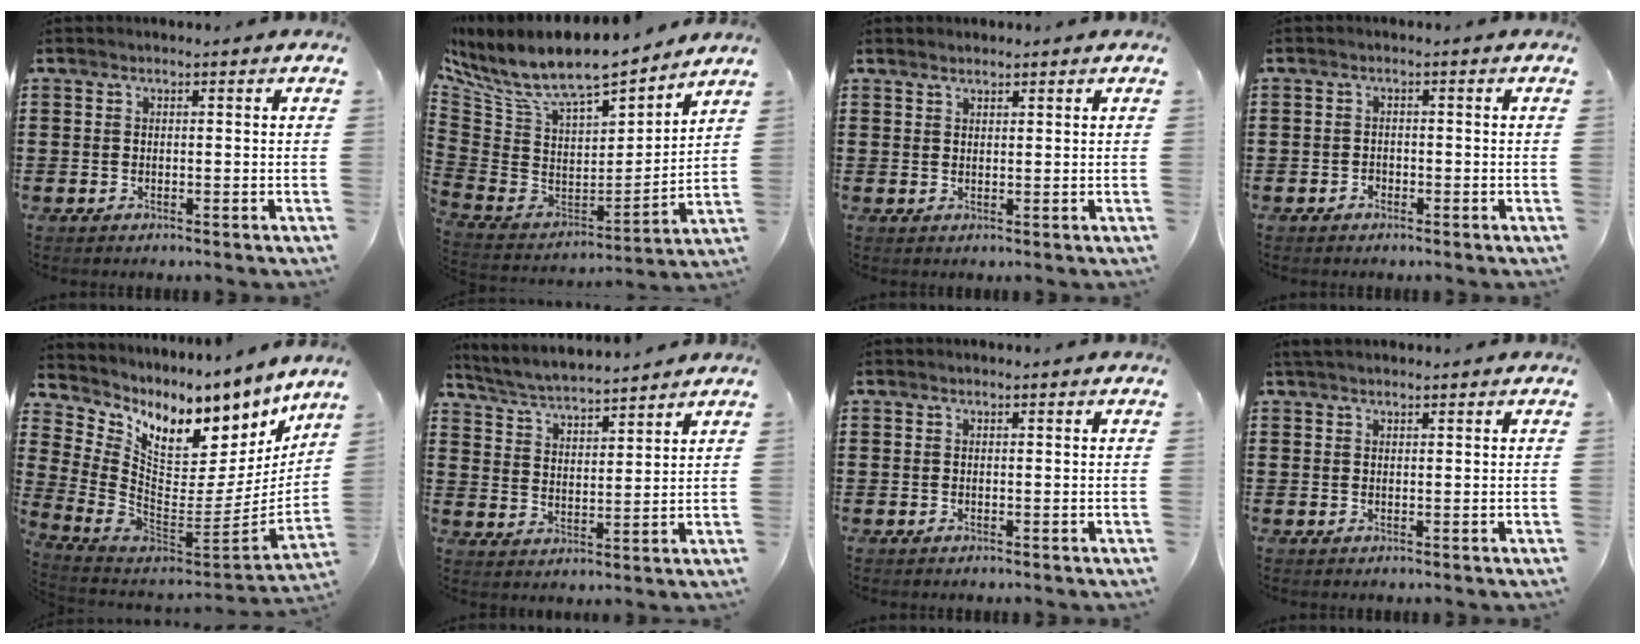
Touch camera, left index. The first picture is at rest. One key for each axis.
{"total": 10.0, "fx": 8.6, "fy": 2.3, "fz": 4.6, "tx": -0.128, "ty": -0.067, "tz": 0.150}
{"total": 1.3, "fx": 1.2, "fy": 0.4, "fz": 0.2, "tx": -0.006, "ty": 0.001, "tz": 0.023}
{"total": 0.9, "fx": -0.8, "fy": 0.5, "fz": 0.0, "tx": -0.006, "ty": 0.003, "tz": -0.018}
{"total": 7.5, "fx": 6.2, "fy": 3.1, "fz": 2.9, "tx": -0.083, "ty": -0.077, "tz": 0.107}
{"total": 4.6, "fx": 4.5, "fy": 0.0, "fz": 0.8, "tx": -0.037, "ty": -0.026, "tz": 0.076}
{"total": 0.0}
{"total": 1.3, "fx": 1.1, "fy": 0.4, "fz": 0.6, "tx": -0.014, "ty": 0.004, "tz": 0.021}